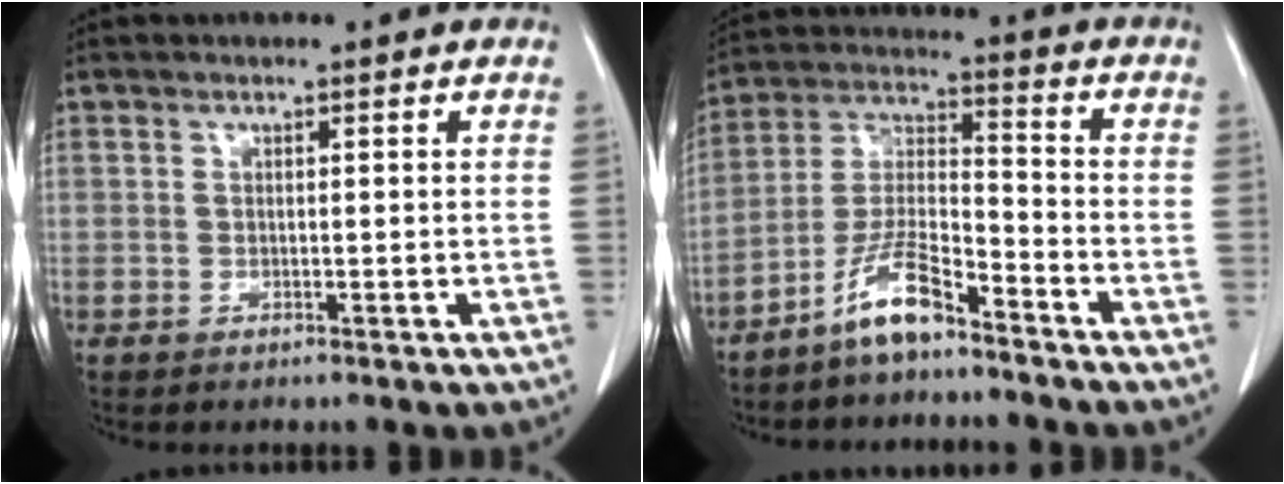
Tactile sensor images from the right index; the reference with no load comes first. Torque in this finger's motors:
{"motor_torque": [1.03, -0.89, 0.36, 0.11]}